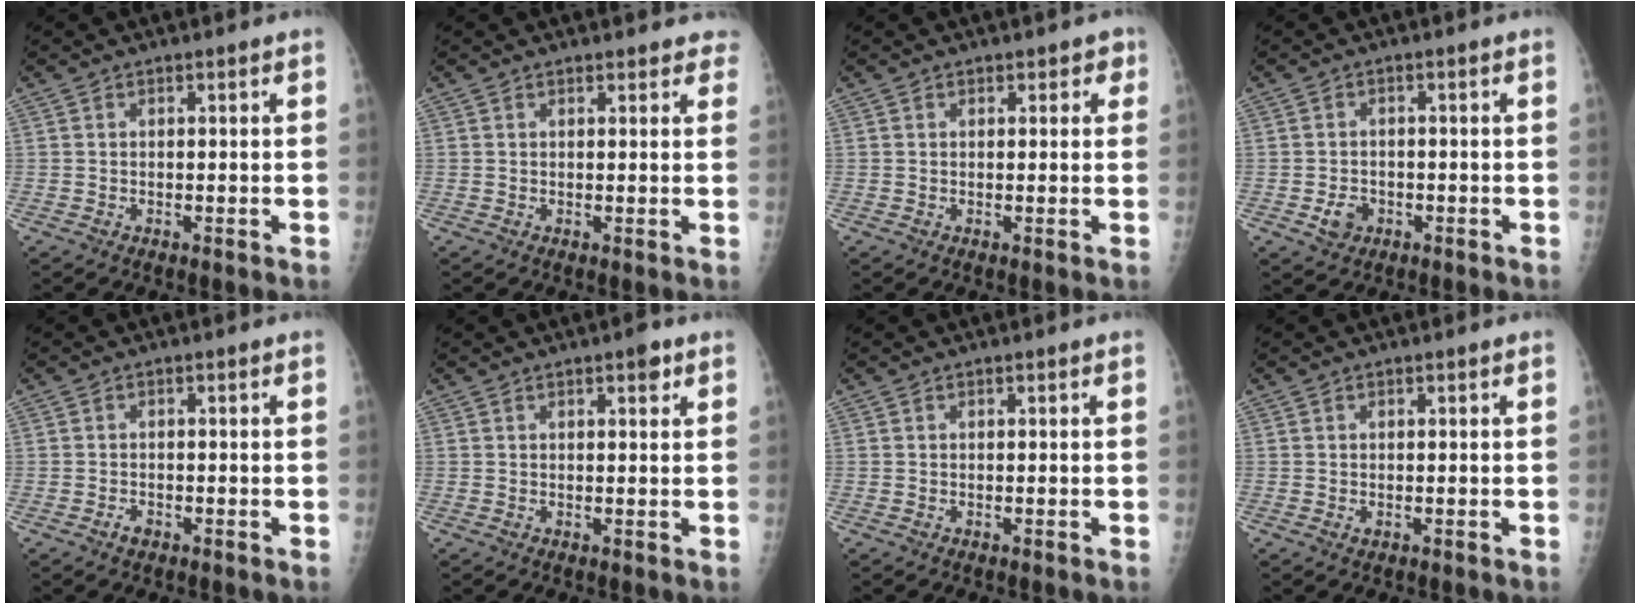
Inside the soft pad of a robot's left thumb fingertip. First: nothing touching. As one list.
[{"total": 3.8, "force": [3.4, 1.6, 0.5], "torque": [0.031, -0.011, 0.022]}, {"total": 2.2, "force": [1.2, 1.6, 1.0], "torque": [0.017, -0.001, 0.008]}, {"total": 3.4, "force": [-1.2, 2.8, 1.5], "torque": [-0.016, 0.004, -0.017]}, {"total": 1.4, "force": [-0.8, 0.9, 0.6], "torque": [-0.009, 0.002, -0.014]}, {"total": 2.4, "force": [1.4, 0.9, 1.7], "torque": [-0.016, -0.004, 0.016]}, {"total": 0.0}, {"total": 0.6, "force": [0.1, 0.5, 0.3], "torque": [-0.001, 0.000, 0.000]}]